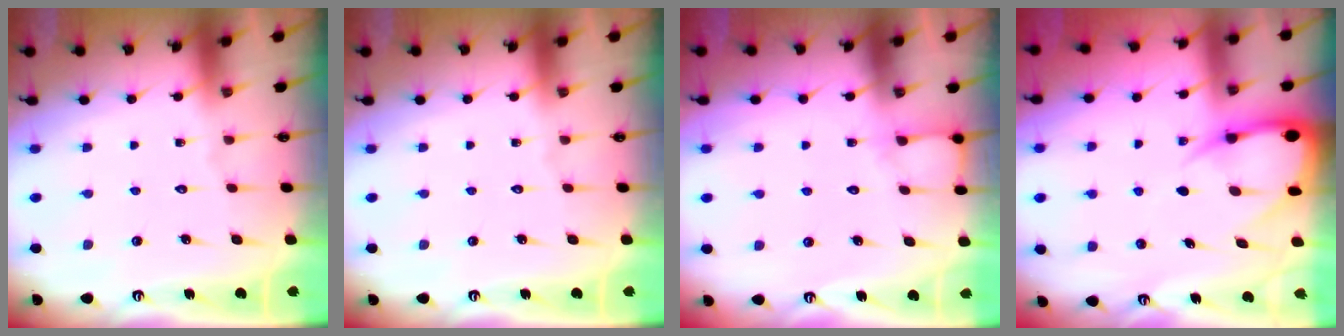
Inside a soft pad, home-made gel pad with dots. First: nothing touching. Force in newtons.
{"total": 0.0}
{"total": 4.5, "press": 4.5, "slide": 0.4}
{"total": 8.1, "press": 8.0, "slide": 0.9}